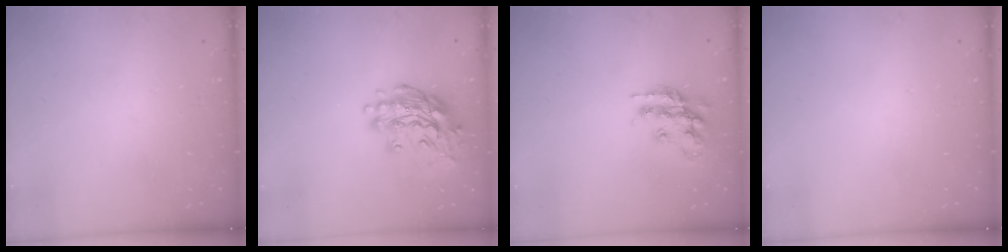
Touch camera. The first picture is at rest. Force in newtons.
{"total": 16.6, "press": 16.6, "slide": 1.6}
{"total": 16.5, "press": 16.5, "slide": 1.0}
{"total": 0.0}